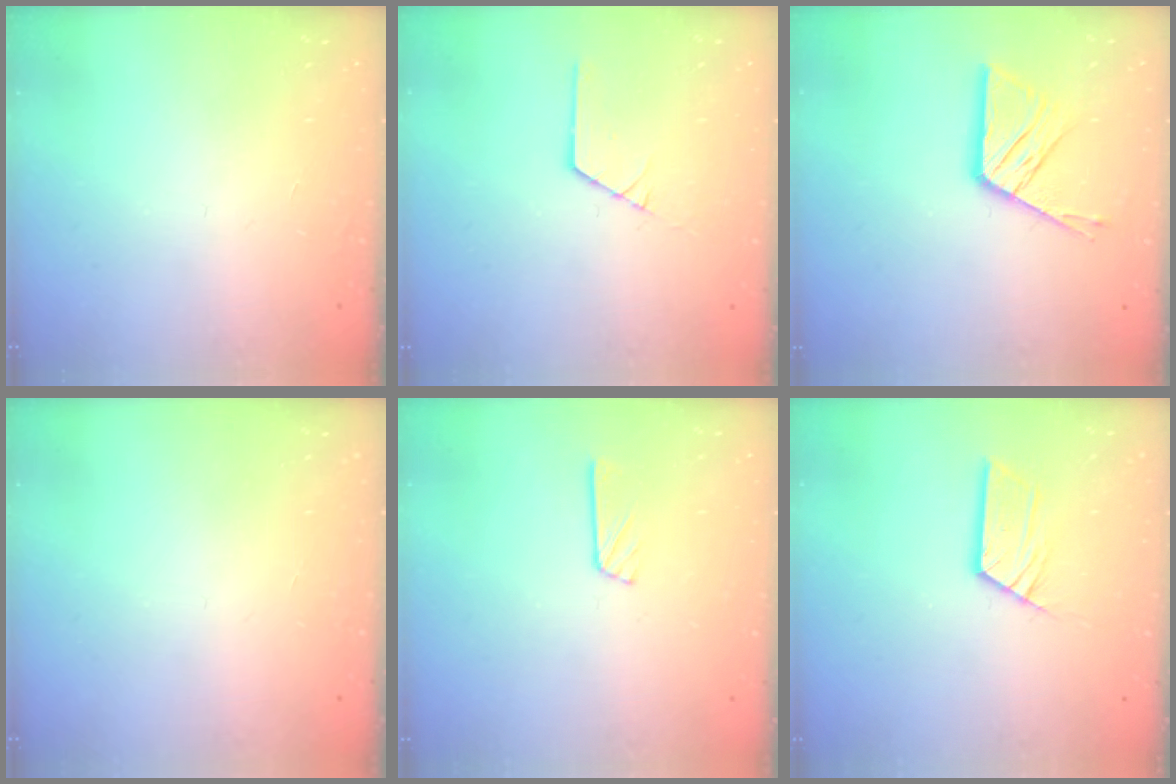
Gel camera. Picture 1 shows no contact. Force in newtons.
{"total": 1.3, "press": 1.3, "slide": 0.2}
{"total": 11.4, "press": 11.4, "slide": 0.8}
{"total": 0.0}
{"total": 3.9, "press": 3.9, "slide": 0.4}
{"total": 8.4, "press": 8.3, "slide": 0.4}